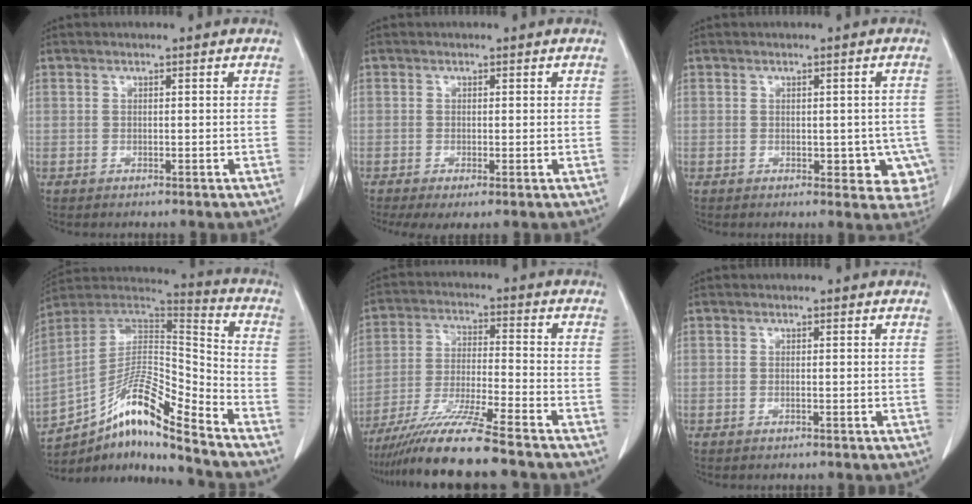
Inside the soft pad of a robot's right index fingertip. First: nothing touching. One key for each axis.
{"total": 3.2, "fx": -1.4, "fy": 1.0, "fz": 2.7, "tx": -0.046, "ty": -0.012, "tz": -0.022}
{"total": 6.4, "fx": -1.2, "fy": 3.7, "fz": 5.0, "tx": -0.030, "ty": 0.008, "tz": -0.009}
{"total": 16.4, "fx": -12.0, "fy": 1.2, "fz": 11.1, "tx": -0.200, "ty": 0.029, "tz": -0.211}
{"total": 12.7, "fx": -10.3, "fy": -1.0, "fz": 7.3, "tx": -0.134, "ty": -0.027, "tz": -0.183}
{"total": 0.0}